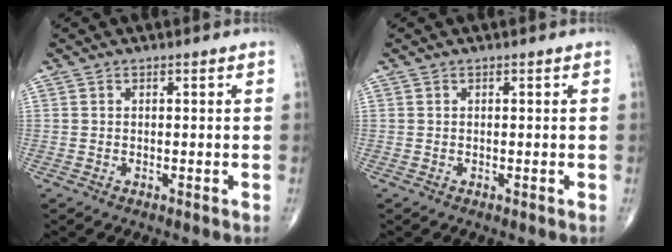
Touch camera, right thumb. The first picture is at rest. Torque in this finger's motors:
{"motor_torque": [-0.04, 0.02, 0.02, -0.02, 0.02]}